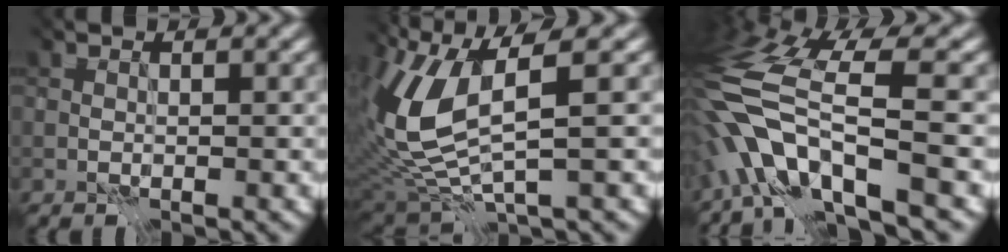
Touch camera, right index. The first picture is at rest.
{"total": 7.5, "force": [0.1, 2.1, 7.2], "torque": [-0.190, -0.021, 0.036]}
{"total": 10.3, "force": [-5.6, 1.7, 8.5], "torque": [-0.181, -0.007, -0.076]}